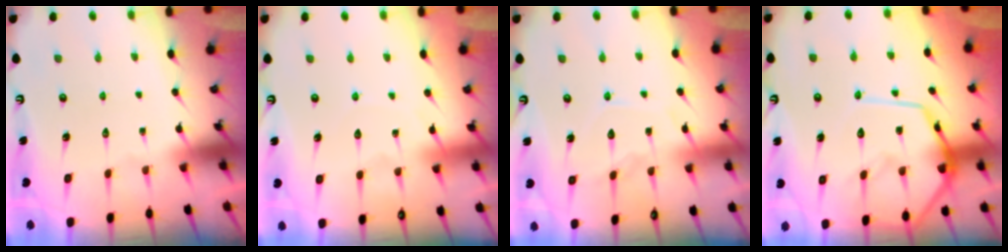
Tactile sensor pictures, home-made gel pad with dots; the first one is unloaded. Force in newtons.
{"total": 4.5, "press": 4.5, "slide": 0.5}
{"total": 8.0, "press": 7.9, "slide": 0.8}
{"total": 15.0, "press": 15.0, "slide": 1.3}